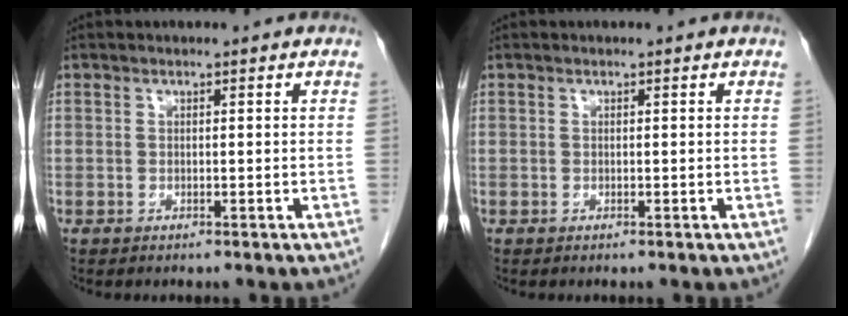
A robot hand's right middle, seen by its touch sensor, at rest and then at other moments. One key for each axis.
{"total": 0.0}